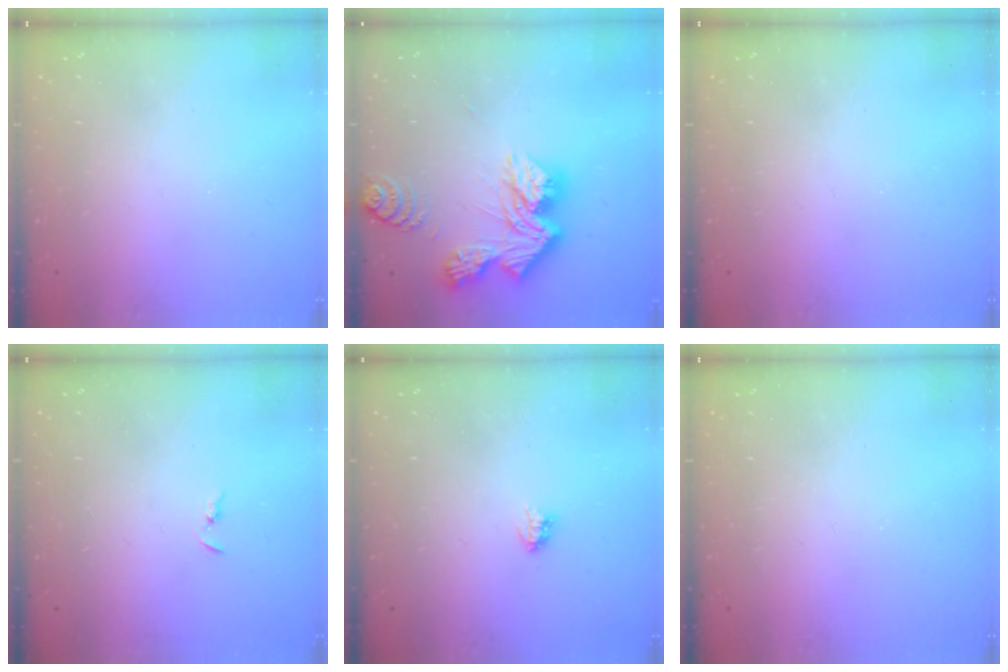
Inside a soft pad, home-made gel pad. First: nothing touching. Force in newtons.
{"total": 19.6, "press": 19.5, "slide": 1.9}
{"total": 0.0}
{"total": 2.1, "press": 2.1, "slide": 0.3}
{"total": 2.9, "press": 2.9, "slide": 0.3}
{"total": 0.0}